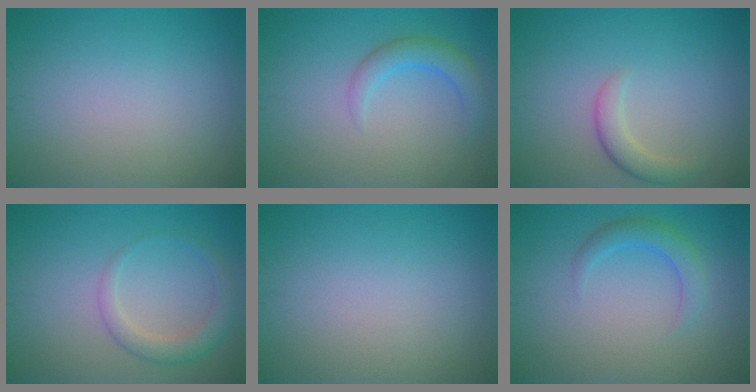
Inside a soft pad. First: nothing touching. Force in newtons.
{"total": 2.7, "press": 2.7, "slide": 0.2}
{"total": 2.2, "press": 2.2, "slide": 0.2}
{"total": 2.8, "press": 2.8, "slide": 0.2}
{"total": 0.0}
{"total": 2.4, "press": 2.4, "slide": 0.2}